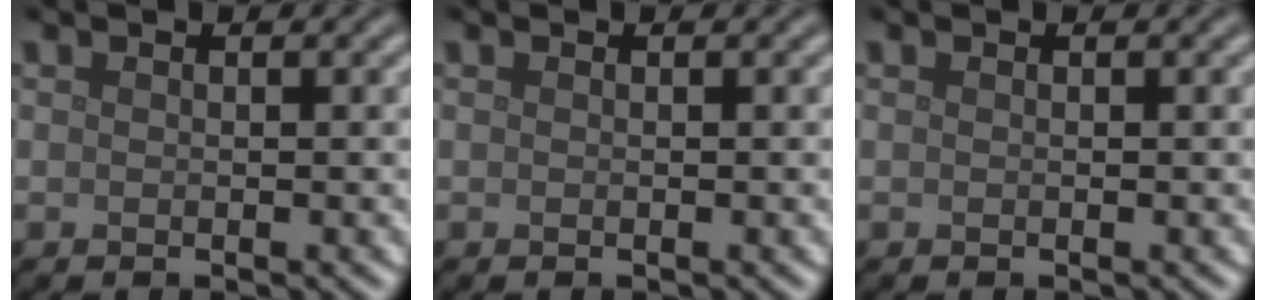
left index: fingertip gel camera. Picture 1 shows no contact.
{"total": 0.0}
{"total": 0.0}